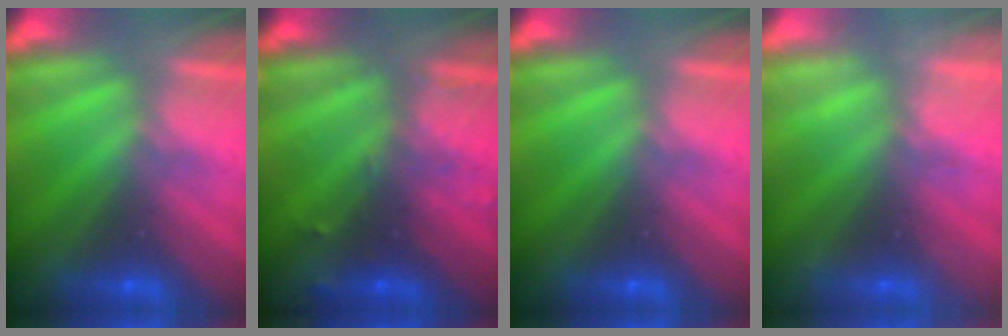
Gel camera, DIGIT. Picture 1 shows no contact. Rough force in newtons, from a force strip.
{"total": 2.9}
{"total": 0.0}
{"total": 2.2}